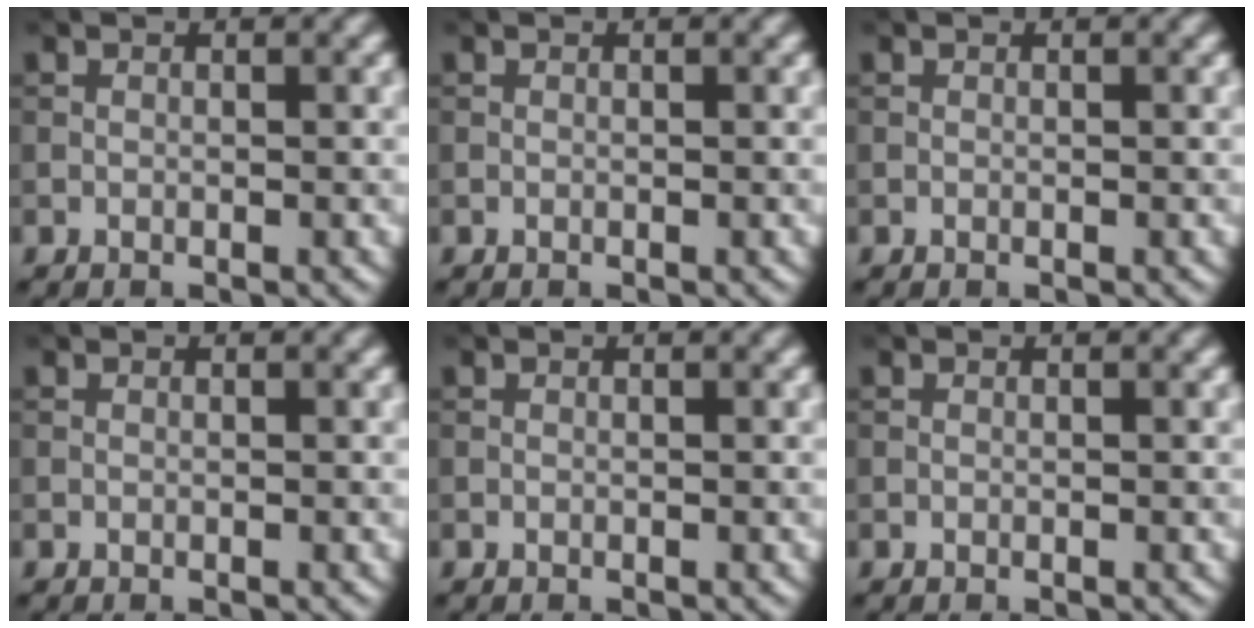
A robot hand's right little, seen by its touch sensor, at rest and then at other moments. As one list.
[{"total": 0.0}, {"total": 0.0}, {"total": 0.0}, {"total": 0.0}, {"total": 0.0}]